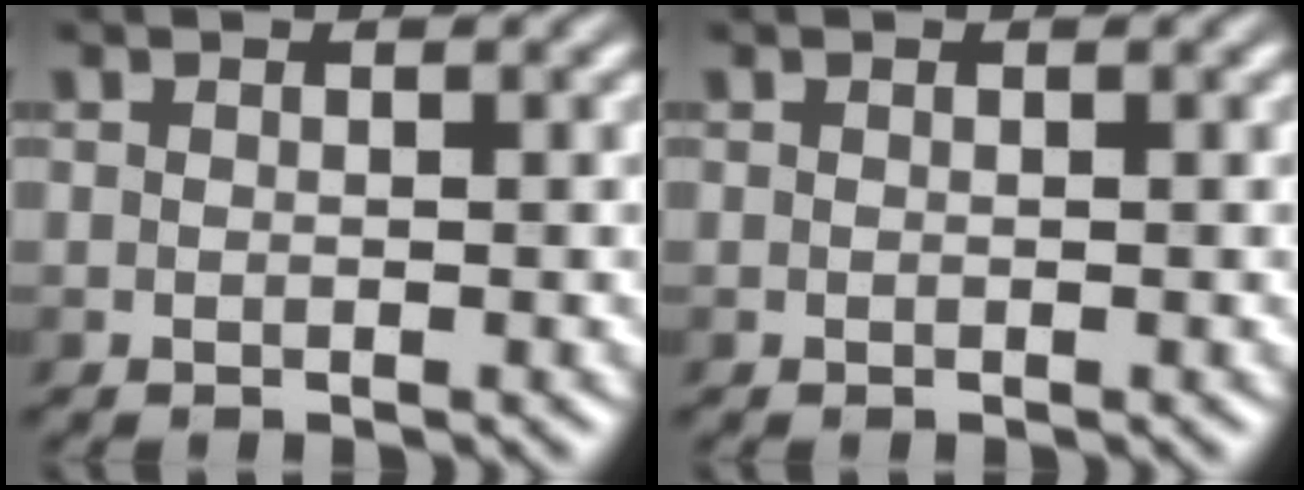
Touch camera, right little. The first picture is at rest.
{"total": 0.0}